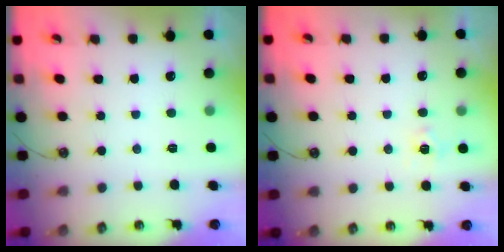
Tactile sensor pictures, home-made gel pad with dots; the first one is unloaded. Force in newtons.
{"total": 5.2, "press": 5.1, "slide": 0.8}